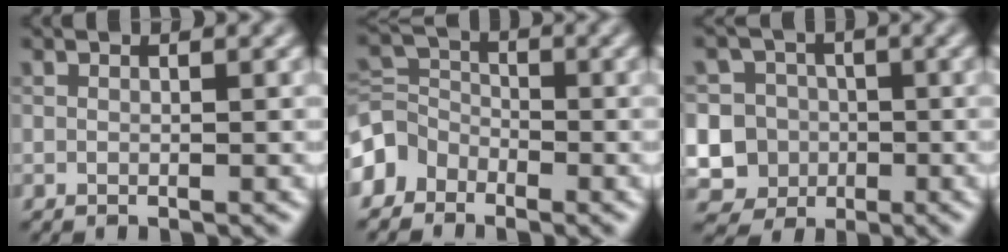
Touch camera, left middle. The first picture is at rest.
{"total": 3.2, "force": [-2.2, 2.3, 0.7], "torque": [-0.014, 0.006, -0.059]}
{"total": 9.2, "force": [-2.0, 8.8, 2.2], "torque": [-0.056, 0.016, -0.065]}